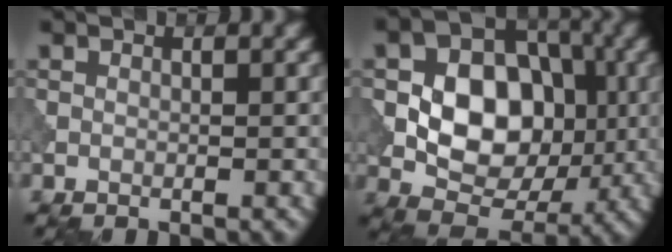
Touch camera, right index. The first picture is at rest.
{"total": 9.3, "force": [-0.5, 6.7, 6.4], "torque": [-0.101, 0.006, -0.014]}